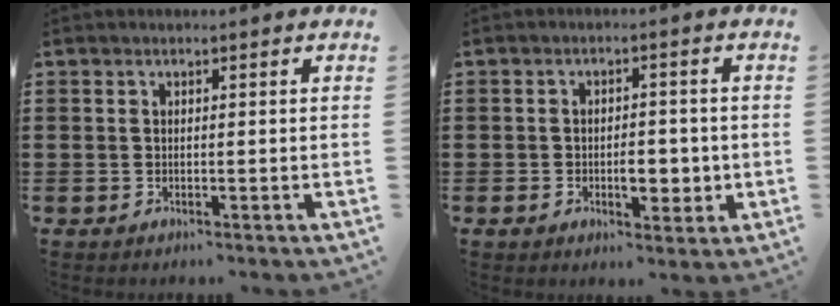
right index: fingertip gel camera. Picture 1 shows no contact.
{"total": 4.9, "force": [-1.2, 2.7, 3.9], "torque": [-0.054, 0.001, -0.024]}